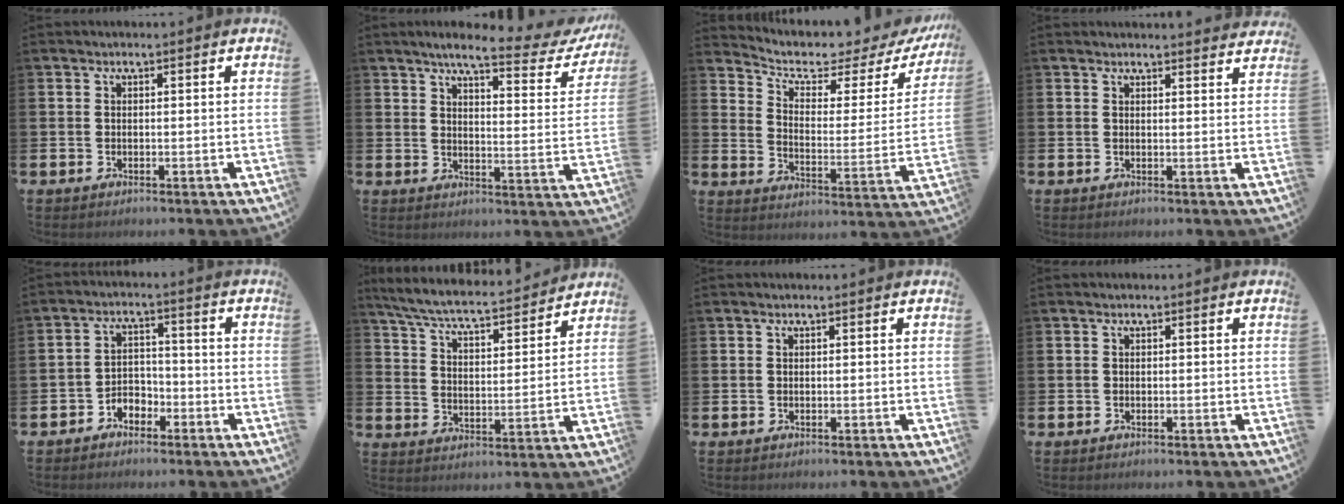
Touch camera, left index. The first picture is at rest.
{"total": 6.5, "force": [5.3, 1.2, 3.5], "torque": [-0.066, -0.034, 0.081]}
{"total": 5.1, "force": [4.4, 1.8, 1.8], "torque": [-0.058, -0.041, 0.065]}
{"total": 2.1, "force": [2.1, 0.1, -0.1], "torque": [0.010, -0.015, 0.036]}
{"total": 3.0, "force": [-2.5, 1.5, 0.3], "torque": [-0.019, 0.007, -0.056]}
{"total": 6.9, "force": [6.5, 0.7, 2.3], "torque": [-0.072, -0.048, 0.111]}
{"total": 0.0}
{"total": 0.0}